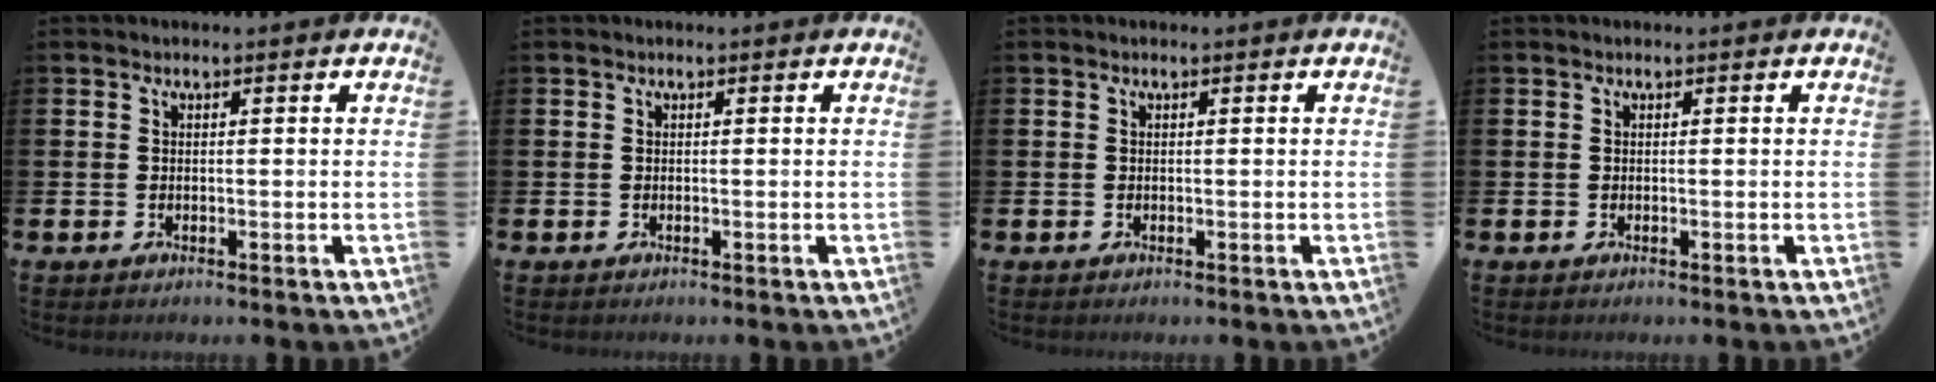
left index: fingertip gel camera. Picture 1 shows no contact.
{"total": 0.0}
{"total": 0.0}
{"total": 0.0}